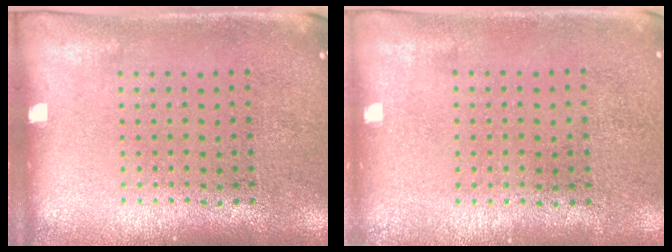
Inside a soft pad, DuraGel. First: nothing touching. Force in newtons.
{"total": 0.0}